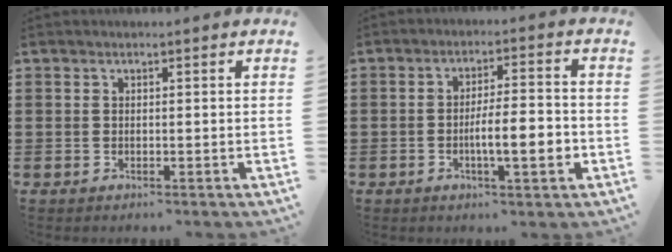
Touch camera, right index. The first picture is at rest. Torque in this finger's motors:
{"motor_torque": [1.89, -0.25, 0.63, 0.21]}